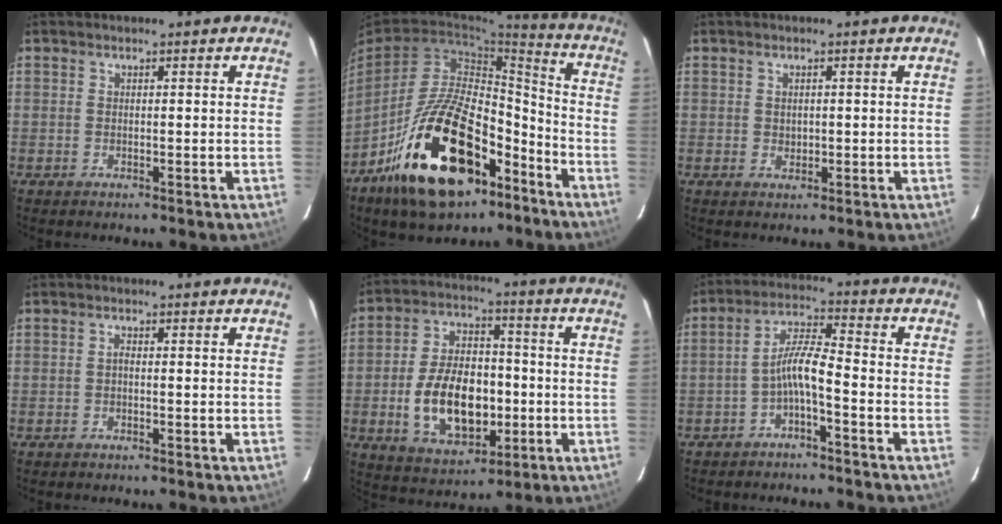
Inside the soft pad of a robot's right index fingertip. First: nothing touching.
{"total": 24.0, "force": [-13.8, 11.8, 15.8], "torque": [-0.277, 0.018, -0.209]}
{"total": 1.3, "force": [0.2, 1.3, 0.3], "torque": [-0.001, 0.001, 0.006]}
{"total": 0.6, "force": [-0.3, 0.2, 0.4], "torque": [-0.006, 0.005, -0.006]}
{"total": 15.4, "force": [-3.3, 9.4, 11.7], "torque": [-0.235, 0.010, -0.039]}
{"total": 5.6, "force": [-2.9, 0.6, 4.8], "torque": [-0.108, 0.017, -0.053]}